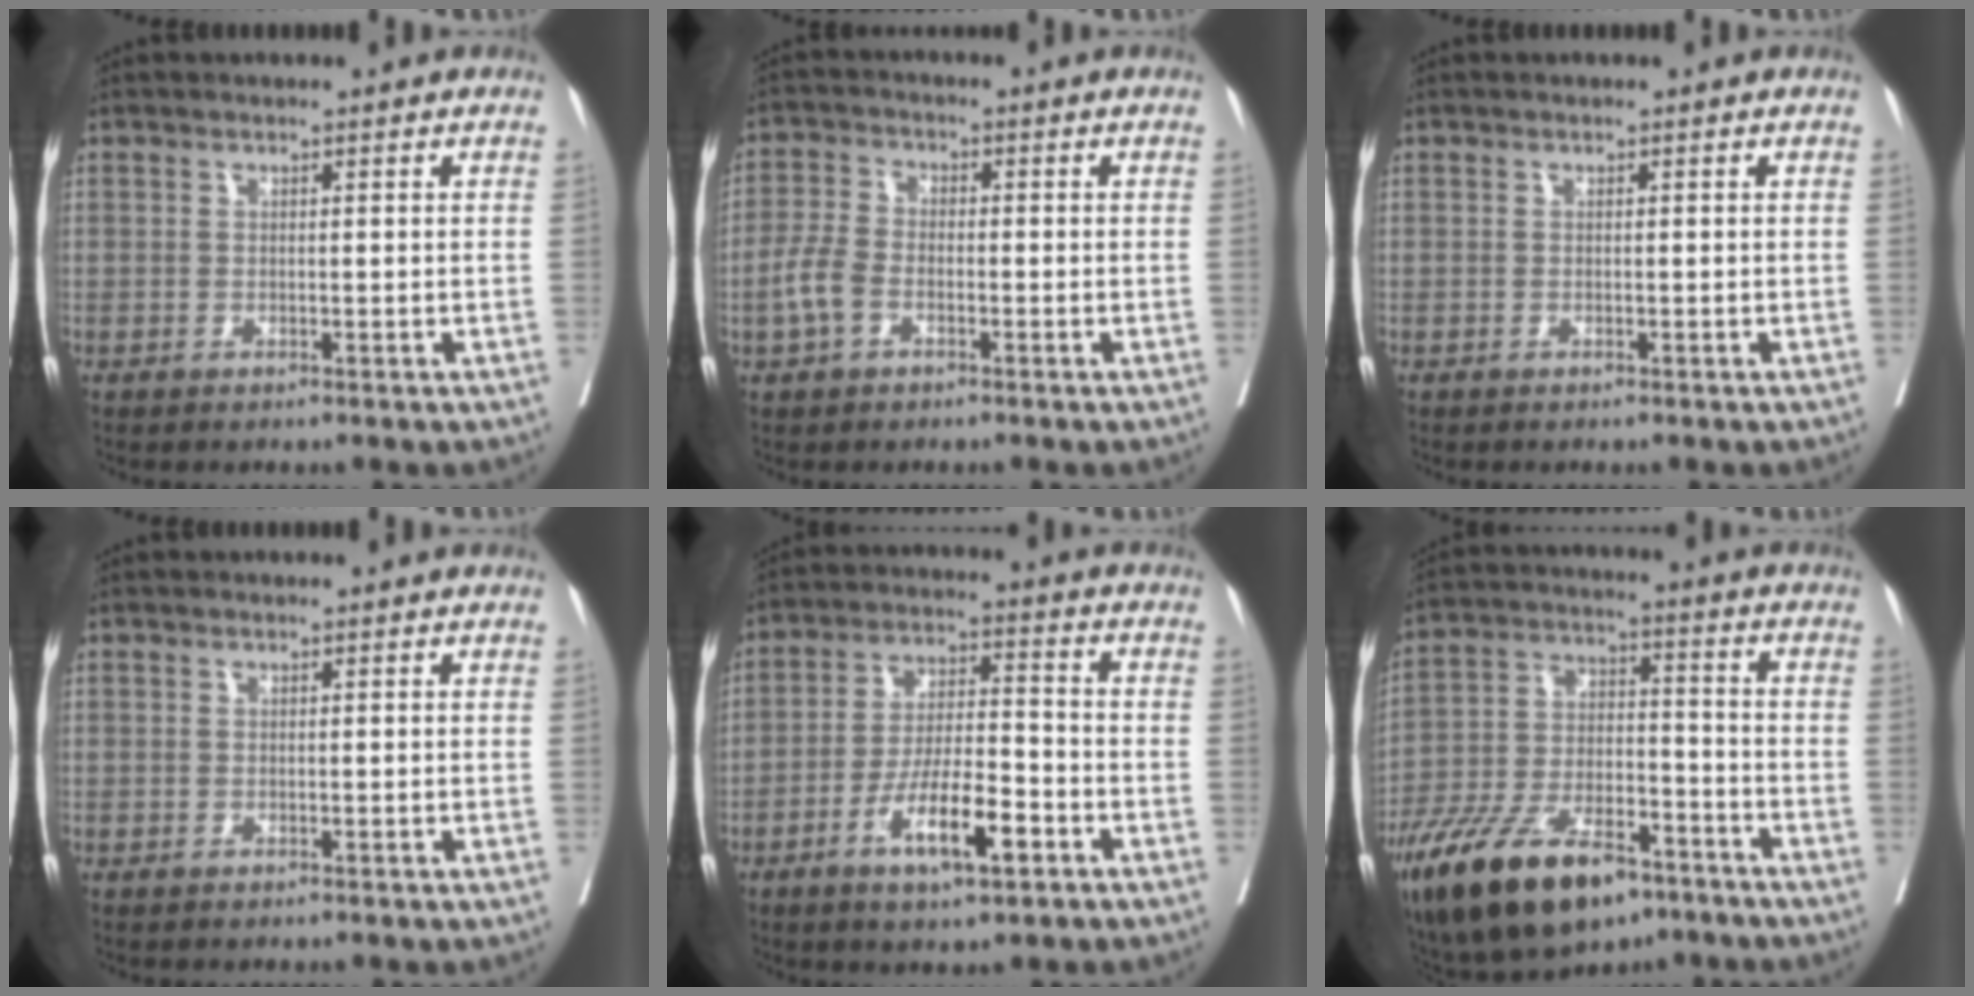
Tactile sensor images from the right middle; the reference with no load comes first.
{"total": 4.4, "force": [-1.8, 2.6, 3.2], "torque": [-0.081, 0.006, -0.040]}
{"total": 0.0}
{"total": 0.0}
{"total": 9.9, "force": [-4.8, 2.2, 8.4], "torque": [-0.155, -0.002, -0.084]}
{"total": 18.2, "force": [-12.3, 6.9, 11.6], "torque": [-0.235, -0.012, -0.220]}